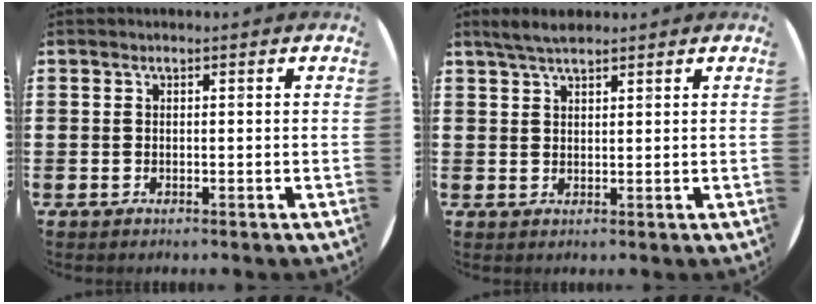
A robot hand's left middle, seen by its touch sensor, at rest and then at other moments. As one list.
[{"total": 3.2, "force": [2.7, 0.7, 1.5], "torque": [-0.034, 0.003, 0.050]}]